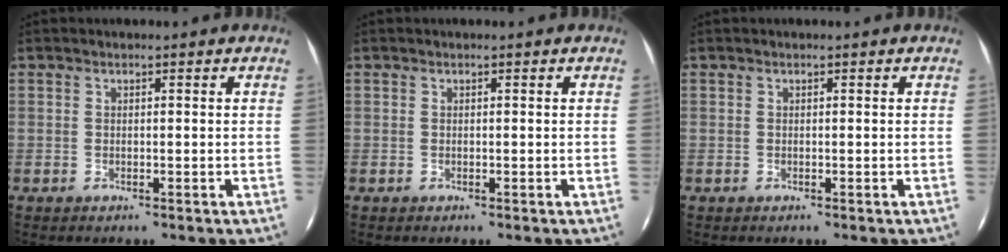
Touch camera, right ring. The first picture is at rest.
{"total": 0.0}
{"total": 0.0}